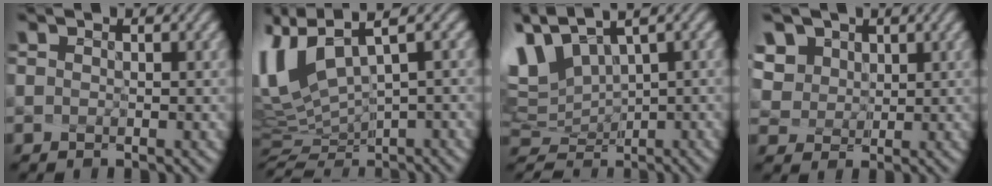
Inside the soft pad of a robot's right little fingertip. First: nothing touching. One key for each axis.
{"total": 5.1, "fx": 0.5, "fy": 1.2, "fz": 5.0, "tx": -0.143, "ty": -0.019, "tz": 0.037}
{"total": 4.4, "fx": 2.3, "fy": 2.1, "fz": 3.2, "tx": -0.102, "ty": -0.009, "tz": 0.076}
{"total": 8.5, "fx": 5.1, "fy": 5.9, "fz": 3.5, "tx": -0.119, "ty": 0.002, "tz": 0.112}